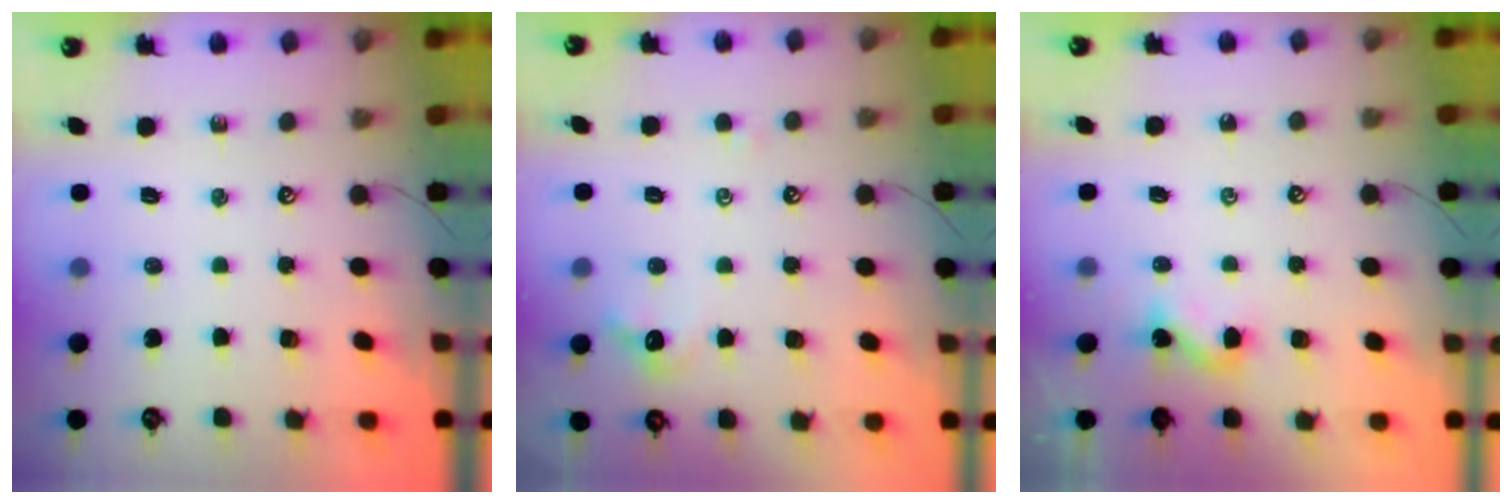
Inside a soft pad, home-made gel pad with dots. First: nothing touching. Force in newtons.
{"total": 2.6, "press": 2.6, "slide": 0.6}
{"total": 2.7, "press": 2.7, "slide": 0.3}